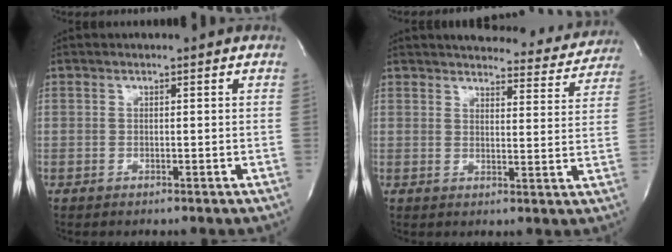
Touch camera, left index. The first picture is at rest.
{"total": 17.3, "force": [16.3, 4.1, 4.2], "torque": [-0.034, -0.026, 0.184]}